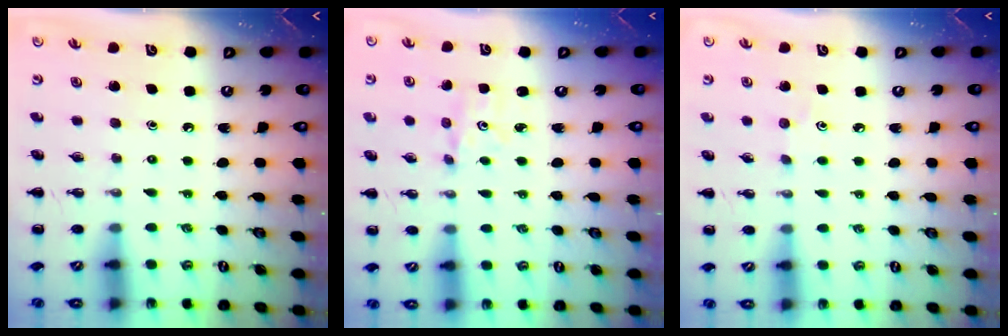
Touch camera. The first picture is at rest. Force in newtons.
{"total": 2.3, "press": 2.2, "slide": 0.7}
{"total": 2.8, "press": 2.7, "slide": 0.8}